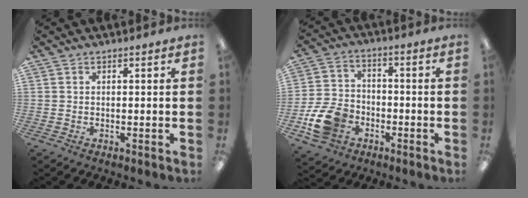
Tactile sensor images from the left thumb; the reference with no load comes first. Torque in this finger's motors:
{"motor_torque": [-0.92, 1.35, 0.20, -0.05, 0.08]}